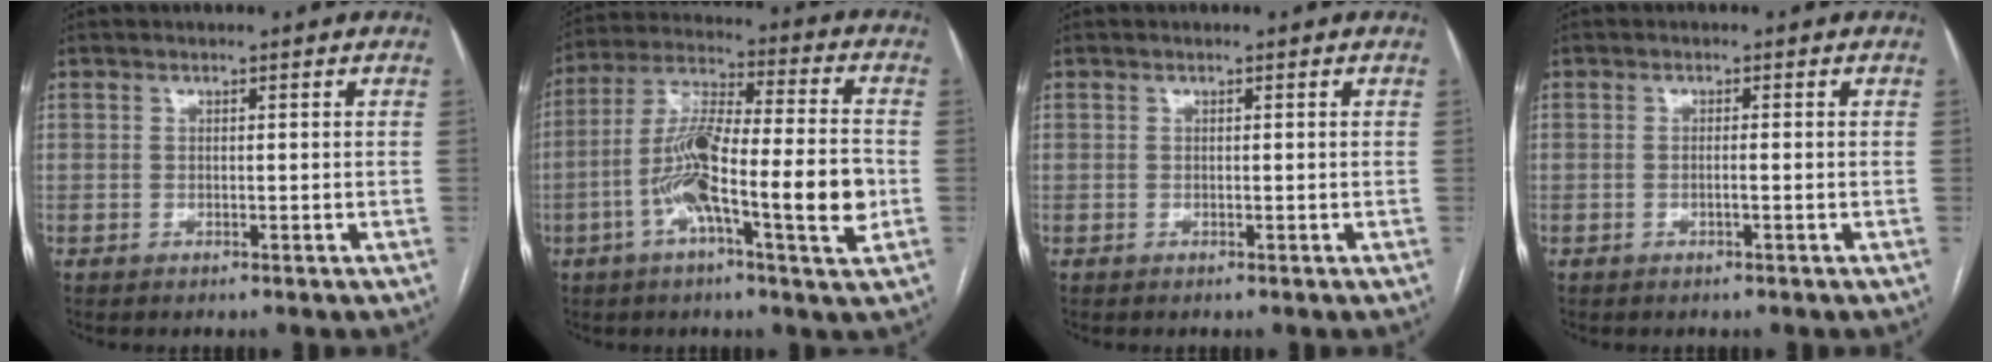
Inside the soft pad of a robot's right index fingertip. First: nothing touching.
{"total": 16.6, "force": [-4.0, 2.2, 16.0], "torque": [-0.288, 0.006, -0.072]}
{"total": 0.0}
{"total": 0.9, "force": [-0.3, -0.1, 0.9], "torque": [-0.017, 0.000, -0.004]}